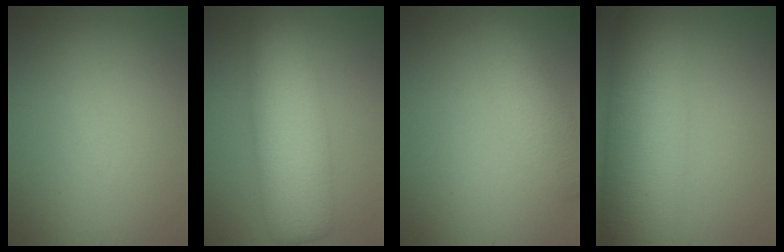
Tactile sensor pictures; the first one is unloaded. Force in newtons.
{"total": 8.5, "press": 8.5, "slide": 0.2}
{"total": 3.5, "press": 3.5, "slide": 0.3}
{"total": 11.6, "press": 11.6, "slide": 0.1}